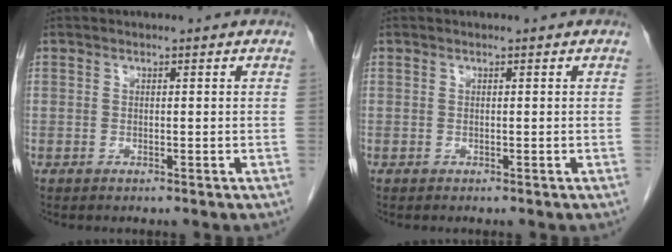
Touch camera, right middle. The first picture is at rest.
{"total": 0.0}